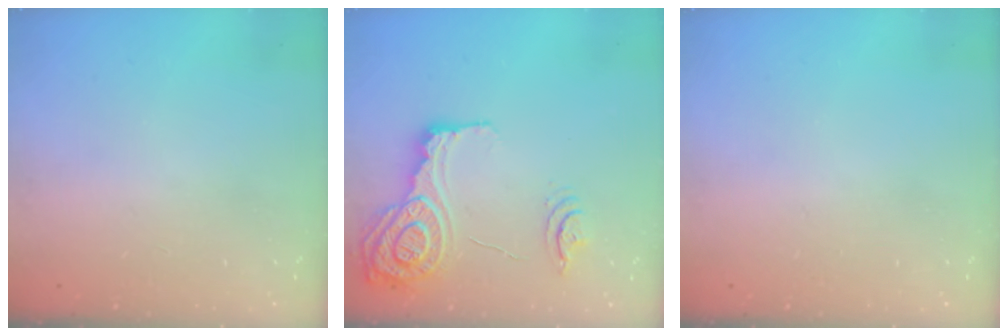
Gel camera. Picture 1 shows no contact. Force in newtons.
{"total": 16.0, "press": 15.9, "slide": 1.2}
{"total": 0.0}